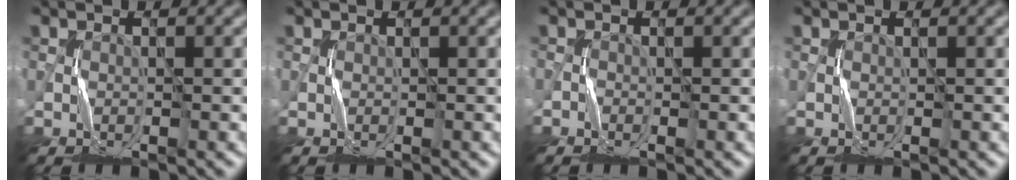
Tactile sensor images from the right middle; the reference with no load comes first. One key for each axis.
{"total": 0.0}
{"total": 0.7, "fx": -0.6, "fy": 0.3, "fz": 0.1, "tx": -0.003, "ty": 0.001, "tz": -0.012}
{"total": 0.0}